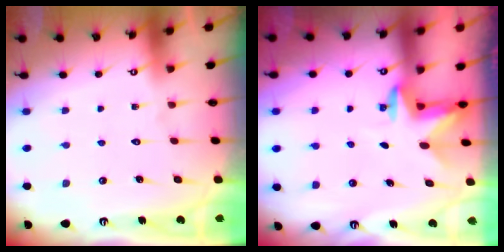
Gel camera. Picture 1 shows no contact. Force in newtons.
{"total": 2.6, "press": 2.6, "slide": 0.4}